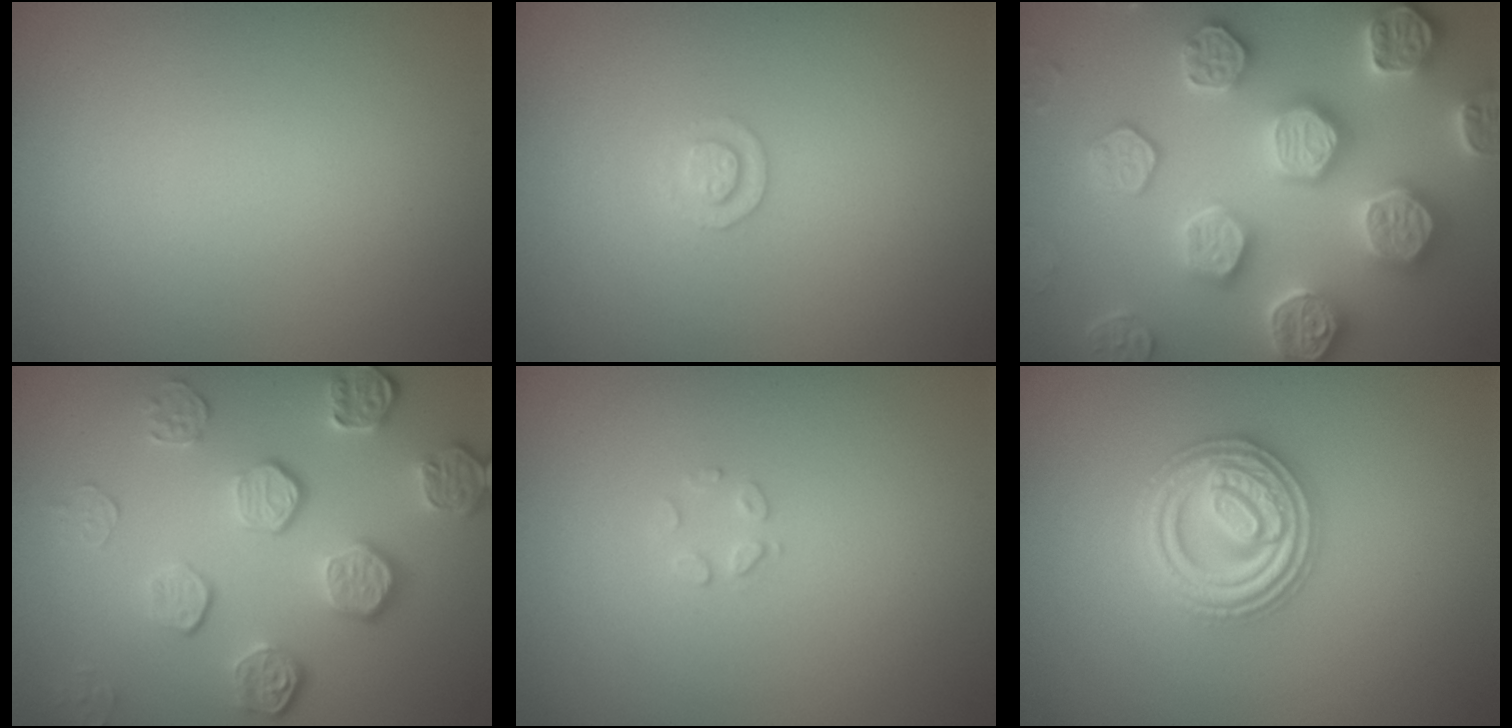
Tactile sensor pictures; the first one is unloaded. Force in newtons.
{"total": 1.3, "press": 1.2, "slide": 0.3}
{"total": 7.9, "press": 7.7, "slide": 1.7}
{"total": 5.5, "press": 4.0, "slide": 3.8}
{"total": 1.0, "press": 1.0, "slide": 0.1}
{"total": 4.9, "press": 4.8, "slide": 0.7}